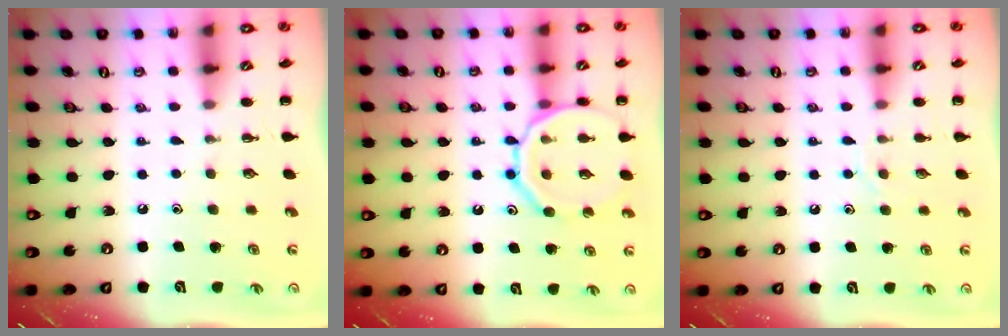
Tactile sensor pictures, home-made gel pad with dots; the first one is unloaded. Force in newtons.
{"total": 14.7, "press": 14.6, "slide": 1.4}
{"total": 6.3, "press": 6.1, "slide": 1.3}